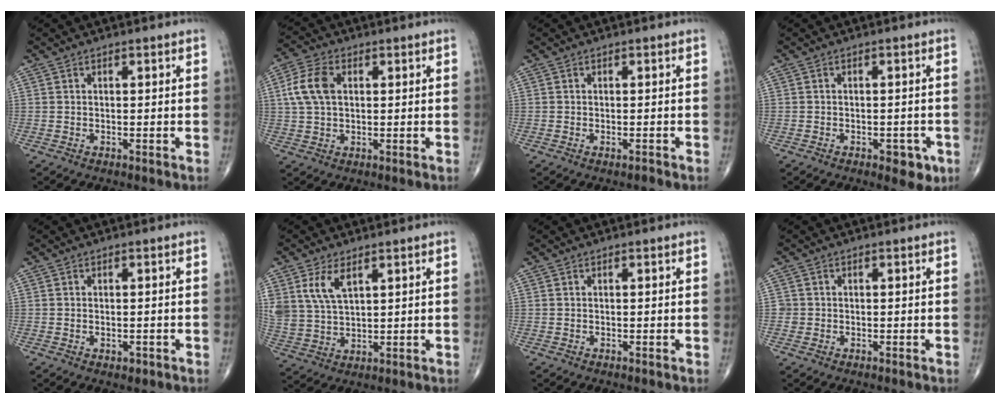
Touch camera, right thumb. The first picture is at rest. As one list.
[{"total": 7.7, "force": [1.5, 4.9, 5.8], "torque": [-0.125, 0.012, 0.029]}, {"total": 0.7, "force": [-0.5, 0.1, 0.5], "torque": [-0.009, 0.002, -0.009]}, {"total": 4.3, "force": [-2.0, 2.3, 3.0], "torque": [-0.020, 0.004, -0.024]}, {"total": 1.5, "force": [-0.5, 1.0, 1.1], "torque": [-0.015, 0.001, -0.003]}, {"total": 7.6, "force": [3.7, 4.0, 5.3], "torque": [-0.104, -0.011, 0.085]}, {"total": 0.0}, {"total": 1.2, "force": [-0.2, 1.1, 0.0], "torque": [0.007, 0.006, -0.005]}]